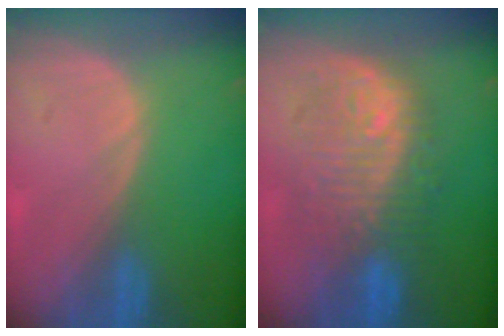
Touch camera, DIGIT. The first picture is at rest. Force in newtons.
{"total": 10.1, "press": 9.9, "slide": 1.9}